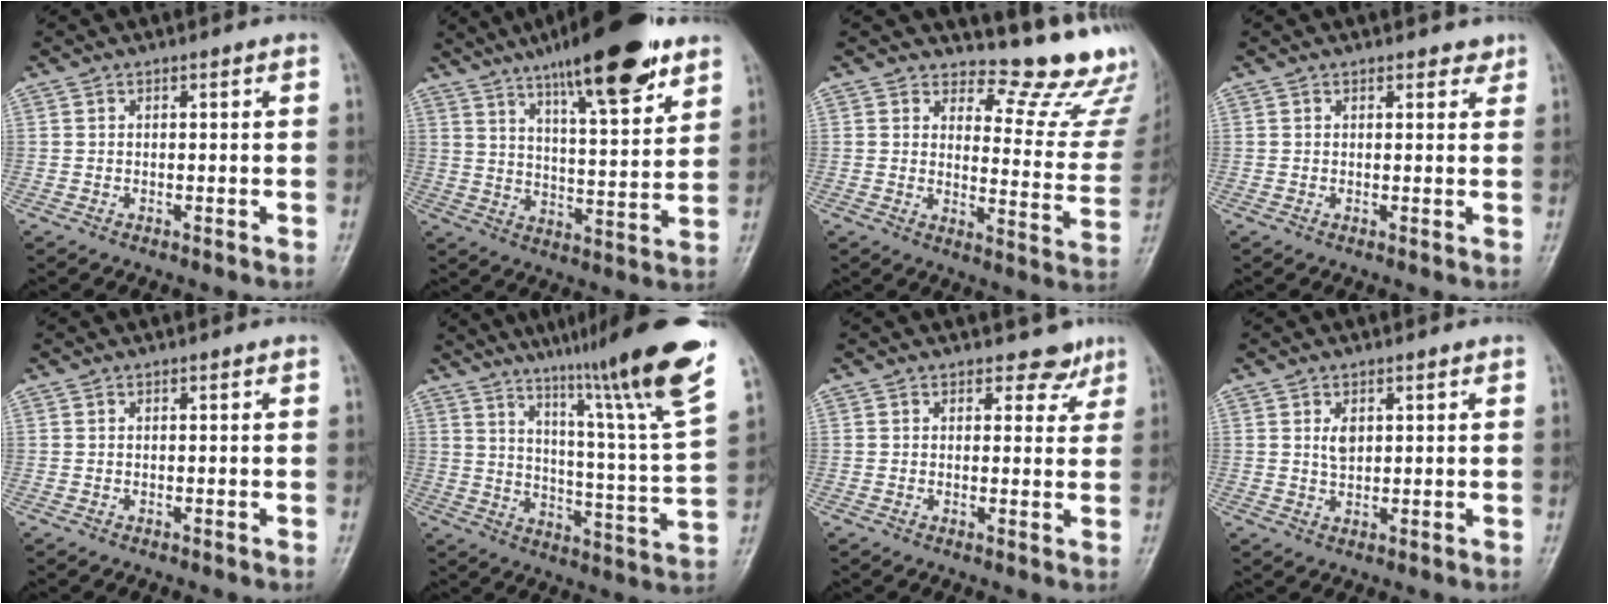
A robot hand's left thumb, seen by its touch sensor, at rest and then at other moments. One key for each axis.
{"total": 19.9, "fx": 12.9, "fy": 4.6, "fz": 14.5, "tx": -0.199, "ty": -0.051, "tz": 0.203}
{"total": 16.0, "fx": 14.7, "fy": 4.8, "fz": 4.1, "tx": 0.002, "ty": -0.159, "tz": 0.157}
{"total": 1.9, "fx": 1.5, "fy": 1.0, "fz": 0.6, "tx": 0.010, "ty": -0.008, "tz": 0.015}
{"total": 0.0}
{"total": 22.9, "fx": 15.7, "fy": 0.0, "fz": 16.7, "tx": -0.224, "ty": -0.079, "tz": 0.231}
{"total": 3.7, "fx": 2.9, "fy": 2.2, "fz": 0.6, "tx": 0.017, "ty": -0.020, "tz": 0.031}
{"total": 2.9, "fx": 1.0, "fy": 1.8, "fz": 2.0, "tx": -0.025, "ty": -0.008, "tz": 0.020}